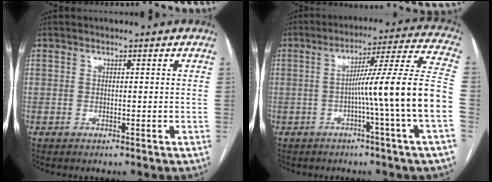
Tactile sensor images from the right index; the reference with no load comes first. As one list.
[{"total": 16.3, "force": [-3.2, -2.6, 15.8], "torque": [-0.221, 0.010, -0.061]}]